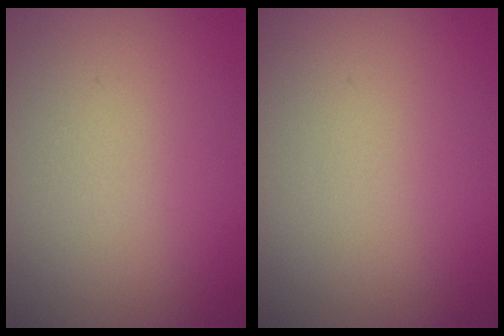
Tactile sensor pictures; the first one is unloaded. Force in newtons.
{"total": 0.0}